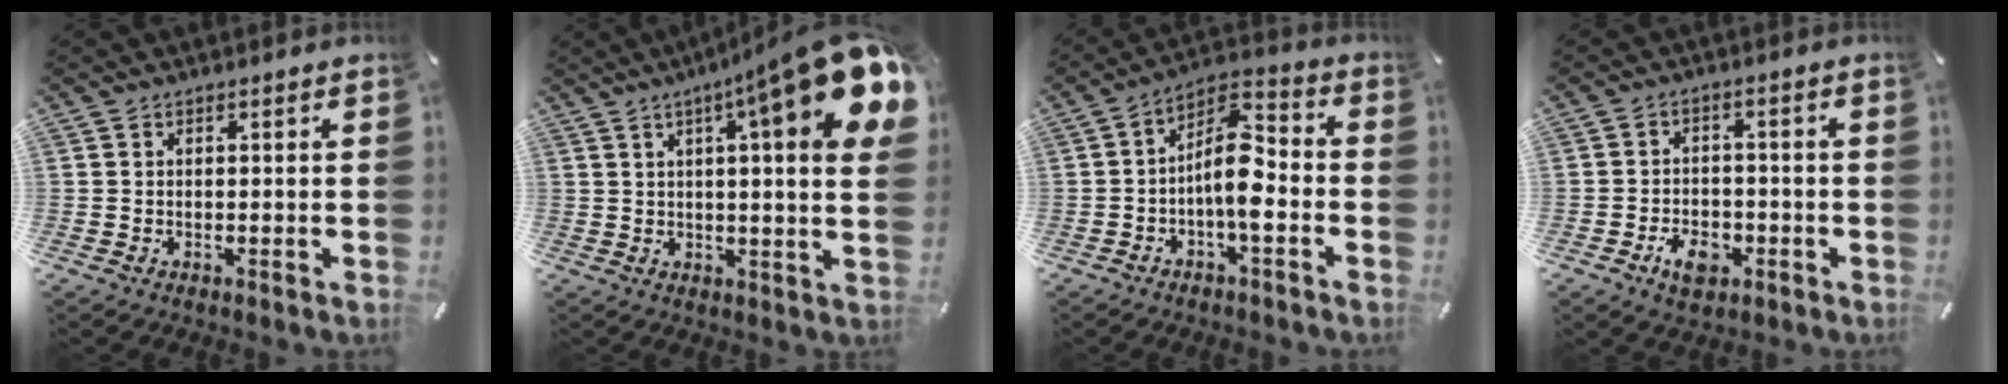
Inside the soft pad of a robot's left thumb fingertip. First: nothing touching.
{"total": 17.7, "force": [7.7, 2.4, 15.8], "torque": [-0.230, -0.049, 0.107]}
{"total": 11.1, "force": [-2.5, 4.6, 9.8], "torque": [-0.191, 0.003, -0.044]}
{"total": 6.6, "force": [-3.1, 4.4, 3.7], "torque": [-0.067, 0.011, -0.058]}